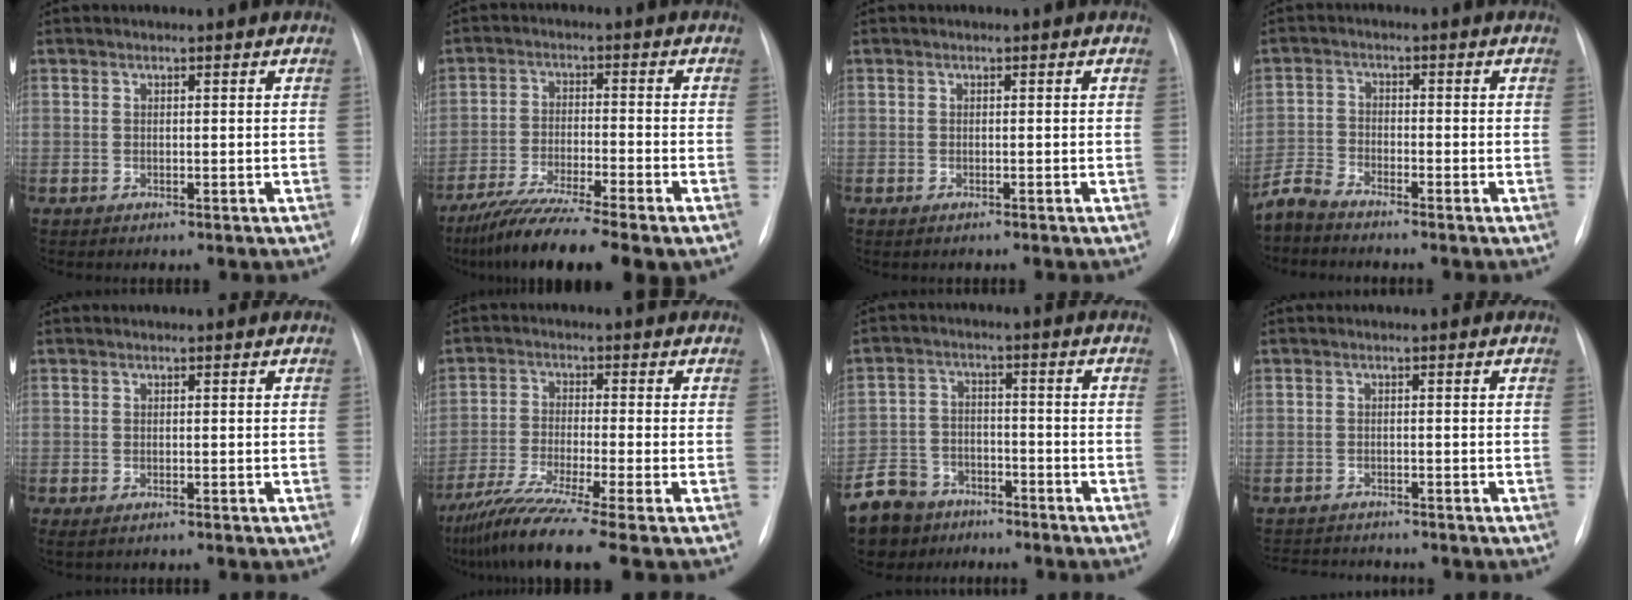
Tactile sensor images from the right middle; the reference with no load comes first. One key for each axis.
{"total": 12.8, "fx": -9.7, "fy": 0.7, "fz": 8.3, "tx": -0.145, "ty": -0.034, "tz": -0.160}
{"total": 0.6, "fx": -0.5, "fy": -0.1, "fz": 0.4, "tx": -0.010, "ty": -0.003, "tz": -0.009}
{"total": 3.6, "fx": -3.6, "fy": 0.1, "fz": 0.7, "tx": -0.016, "ty": -0.015, "tz": -0.076}
{"total": 1.4, "fx": -1.0, "fy": 0.2, "fz": 1.0, "tx": -0.013, "ty": -0.005, "tz": -0.015}
{"total": 12.0, "fx": -9.0, "fy": -1.6, "fz": 7.7, "tx": -0.136, "ty": -0.045, "tz": -0.151}
{"total": 10.4, "fx": -7.8, "fy": 6.6, "fz": 2.2, "tx": -0.064, "ty": 0.003, "tz": -0.133}
{"total": 5.0, "fx": -5.0, "fy": 0.6, "fz": 0.7, "tx": -0.008, "ty": -0.007, "tz": -0.076}